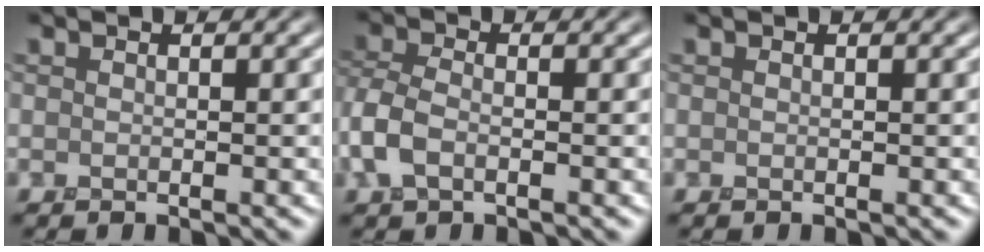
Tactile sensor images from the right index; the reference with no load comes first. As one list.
[{"total": 3.1, "force": [-1.3, 1.7, 2.2], "torque": [-0.061, 0.004, -0.036]}, {"total": 0.0}]